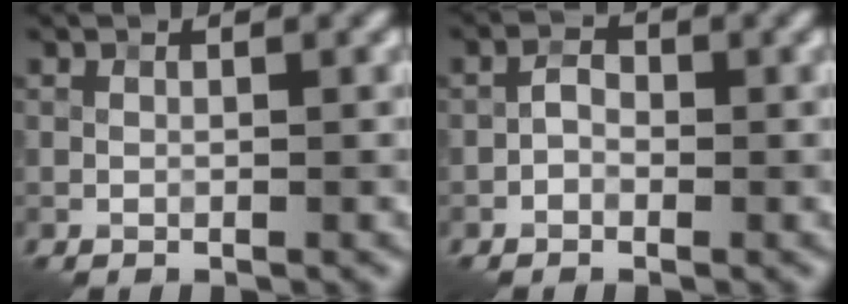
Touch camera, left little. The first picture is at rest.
{"total": 1.4, "force": [-0.6, 0.9, 0.9], "torque": [-0.014, 0.006, -0.015]}